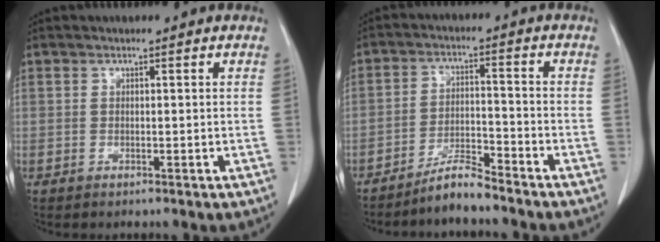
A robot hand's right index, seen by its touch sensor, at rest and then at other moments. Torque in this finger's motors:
{"motor_torque": [-0.47, -0.43, -0.23, -0.10]}